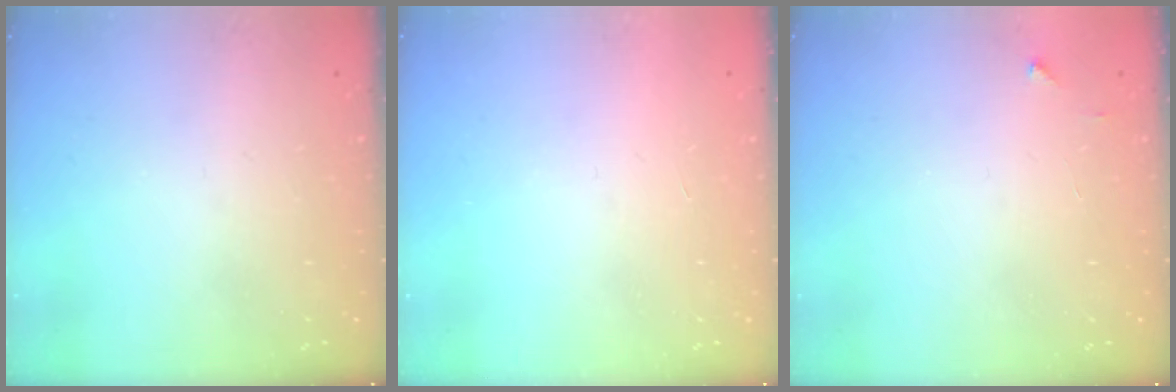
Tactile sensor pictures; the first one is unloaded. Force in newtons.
{"total": 1.5, "press": 1.5, "slide": 0.1}
{"total": 2.0, "press": 2.0, "slide": 0.2}